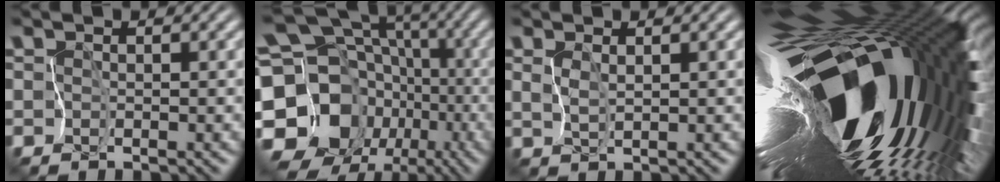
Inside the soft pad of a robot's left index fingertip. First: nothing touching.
{"total": 18.8, "force": [-5.1, 15.3, 9.7], "torque": [-0.207, -0.009, -0.085]}
{"total": 0.9, "force": [0.5, -0.8, 0.2], "torque": [-0.025, -0.006, 0.025]}
{"total": 20.0, "force": [-1.1, 7.1, 18.6], "torque": [-0.331, -0.049, -0.014]}